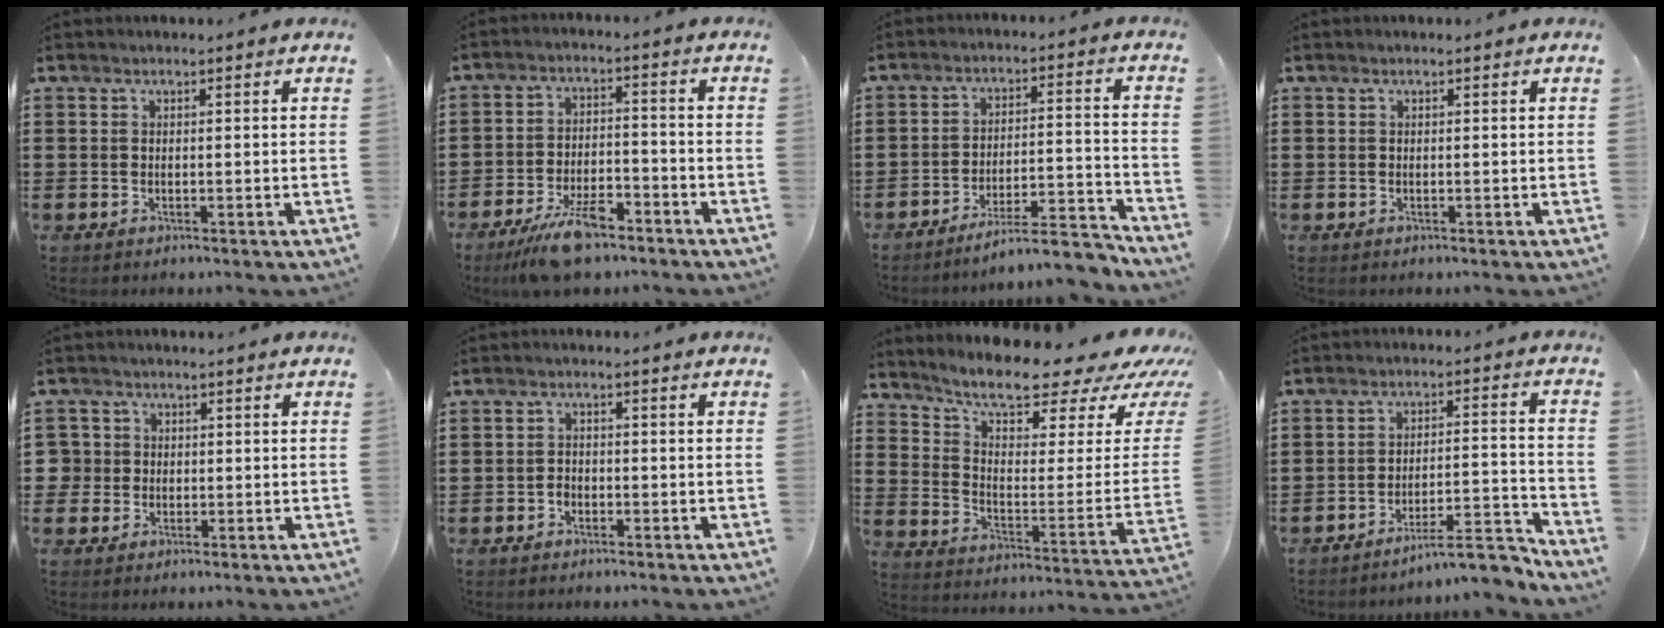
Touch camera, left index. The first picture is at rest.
{"total": 8.2, "force": [-6.2, 2.4, 4.8], "torque": [-0.090, 0.009, -0.113]}
{"total": 7.8, "force": [-6.7, 0.3, 3.9], "torque": [-0.060, 0.006, -0.126]}
{"total": 0.0}
{"total": 2.8, "force": [0.0, 2.8, 0.1], "torque": [-0.026, 0.007, -0.007]}
{"total": 1.3, "force": [-0.9, 0.8, 0.3], "torque": [-0.011, 0.000, -0.019]}
{"total": 9.2, "force": [7.8, 1.7, 4.6], "torque": [-0.098, -0.065, 0.130]}
{"total": 8.4, "force": [-7.2, 0.6, 4.3], "torque": [-0.060, 0.012, -0.134]}